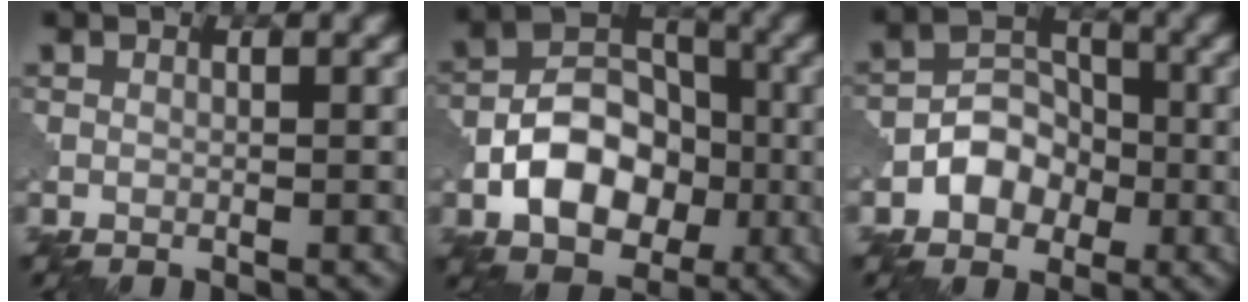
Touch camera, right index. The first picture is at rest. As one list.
[{"total": 7.8, "force": [-2.4, 5.4, 5.1], "torque": [-0.079, 0.006, -0.046]}, {"total": 4.0, "force": [-1.5, 3.1, 2.0], "torque": [-0.024, 0.009, -0.029]}]